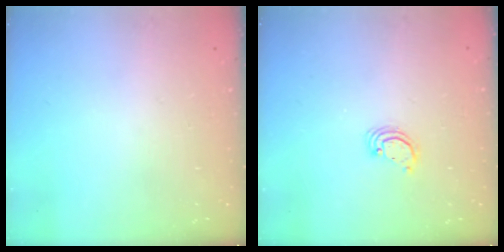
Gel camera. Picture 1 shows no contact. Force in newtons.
{"total": 2.6, "press": 2.6, "slide": 0.2}